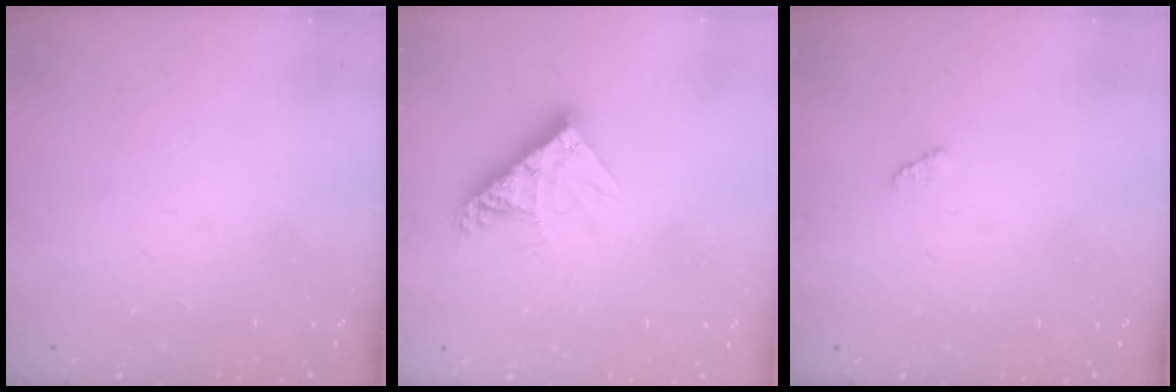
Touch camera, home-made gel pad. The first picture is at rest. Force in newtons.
{"total": 9.6, "press": 9.6, "slide": 0.7}
{"total": 2.8, "press": 2.8, "slide": 0.4}